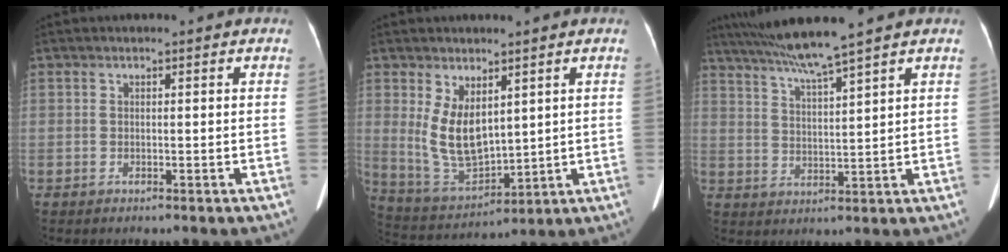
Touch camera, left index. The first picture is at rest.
{"total": 8.6, "force": [2.5, 4.1, 7.2], "torque": [-0.145, -0.013, 0.067]}
{"total": 8.4, "force": [7.1, -1.7, 4.2], "torque": [-0.076, 0.005, 0.129]}